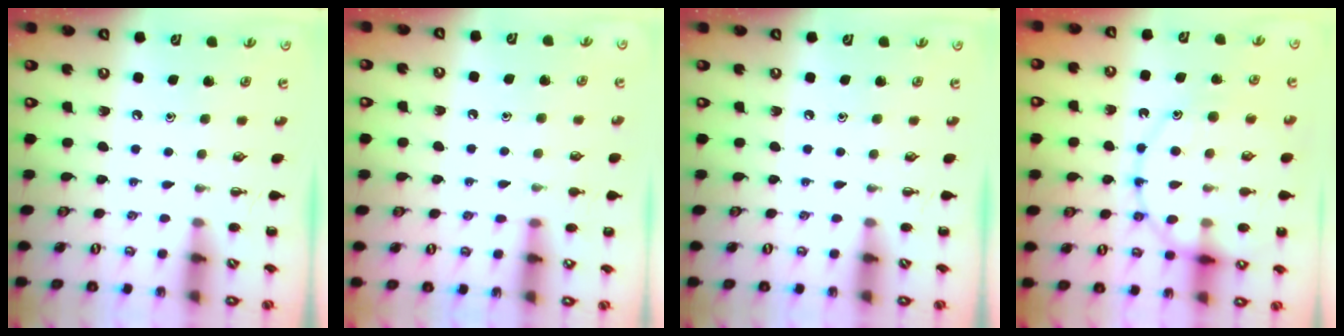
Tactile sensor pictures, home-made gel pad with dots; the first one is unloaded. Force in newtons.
{"total": 5.7, "press": 5.5, "slide": 1.5}
{"total": 0.0}
{"total": 16.1, "press": 16.0, "slide": 1.4}